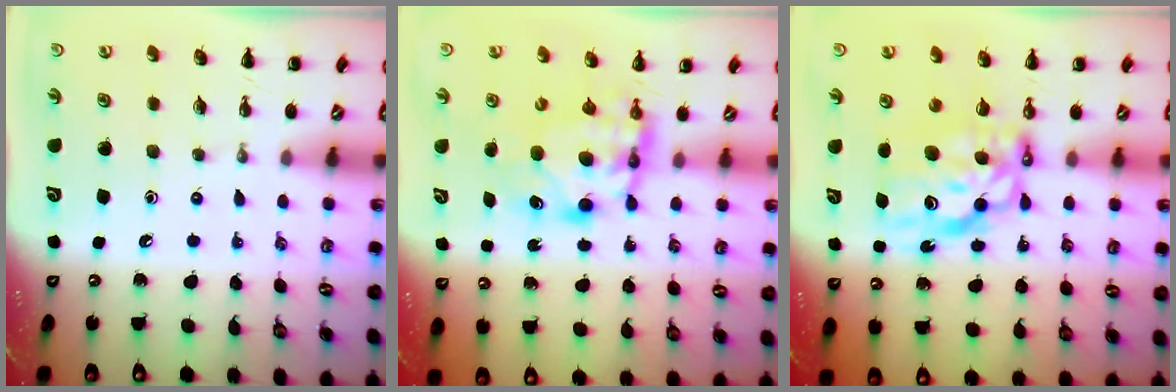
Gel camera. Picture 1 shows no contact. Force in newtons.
{"total": 6.0, "press": 6.0, "slide": 0.8}
{"total": 8.1, "press": 7.7, "slide": 2.6}